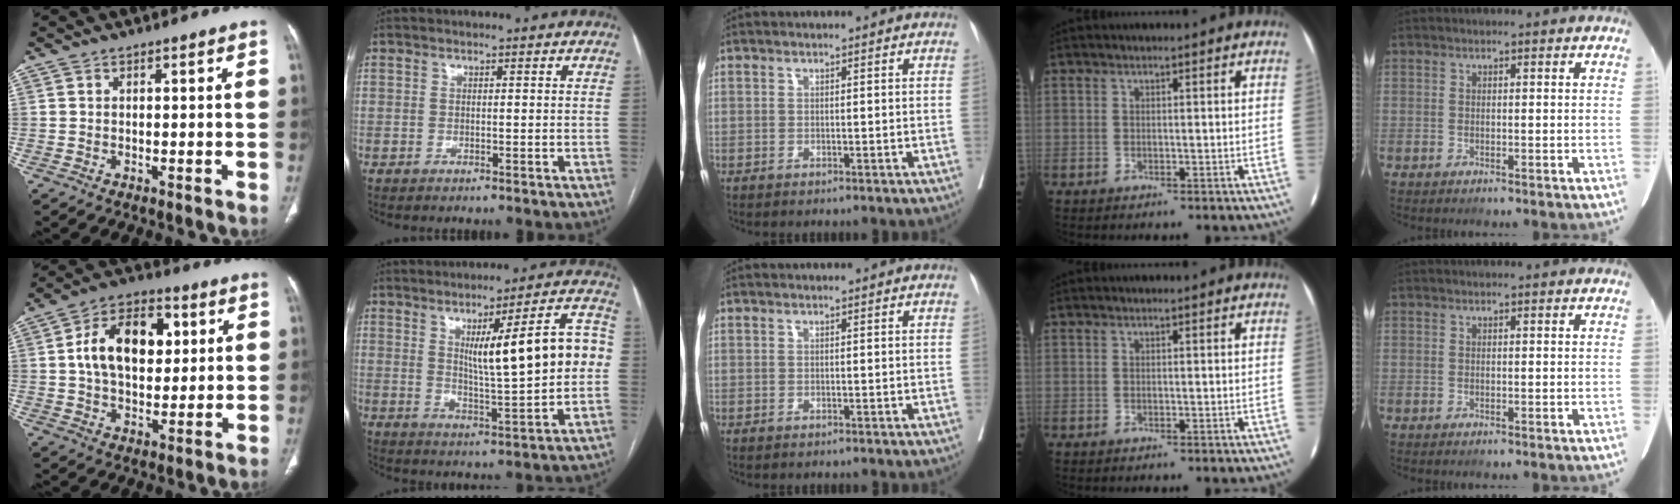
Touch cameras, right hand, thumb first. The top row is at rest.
{"thumb": {"total": 15.4, "force": [3.2, 9.6, 11.6], "torque": [-0.168, 0.009, 0.048]}, "index": {"total": 14.3, "force": [1.9, 1.5, 14.1], "torque": [-0.199, 0.018, 0.034]}}